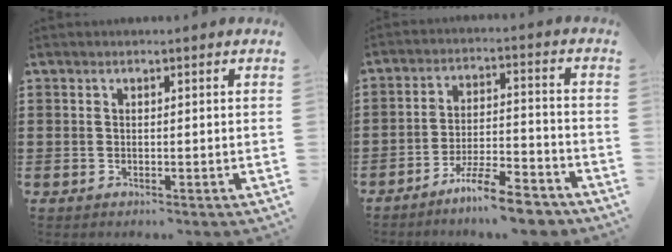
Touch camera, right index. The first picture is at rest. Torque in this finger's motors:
{"motor_torque": [2.14, 0.00, 0.48, 0.12]}